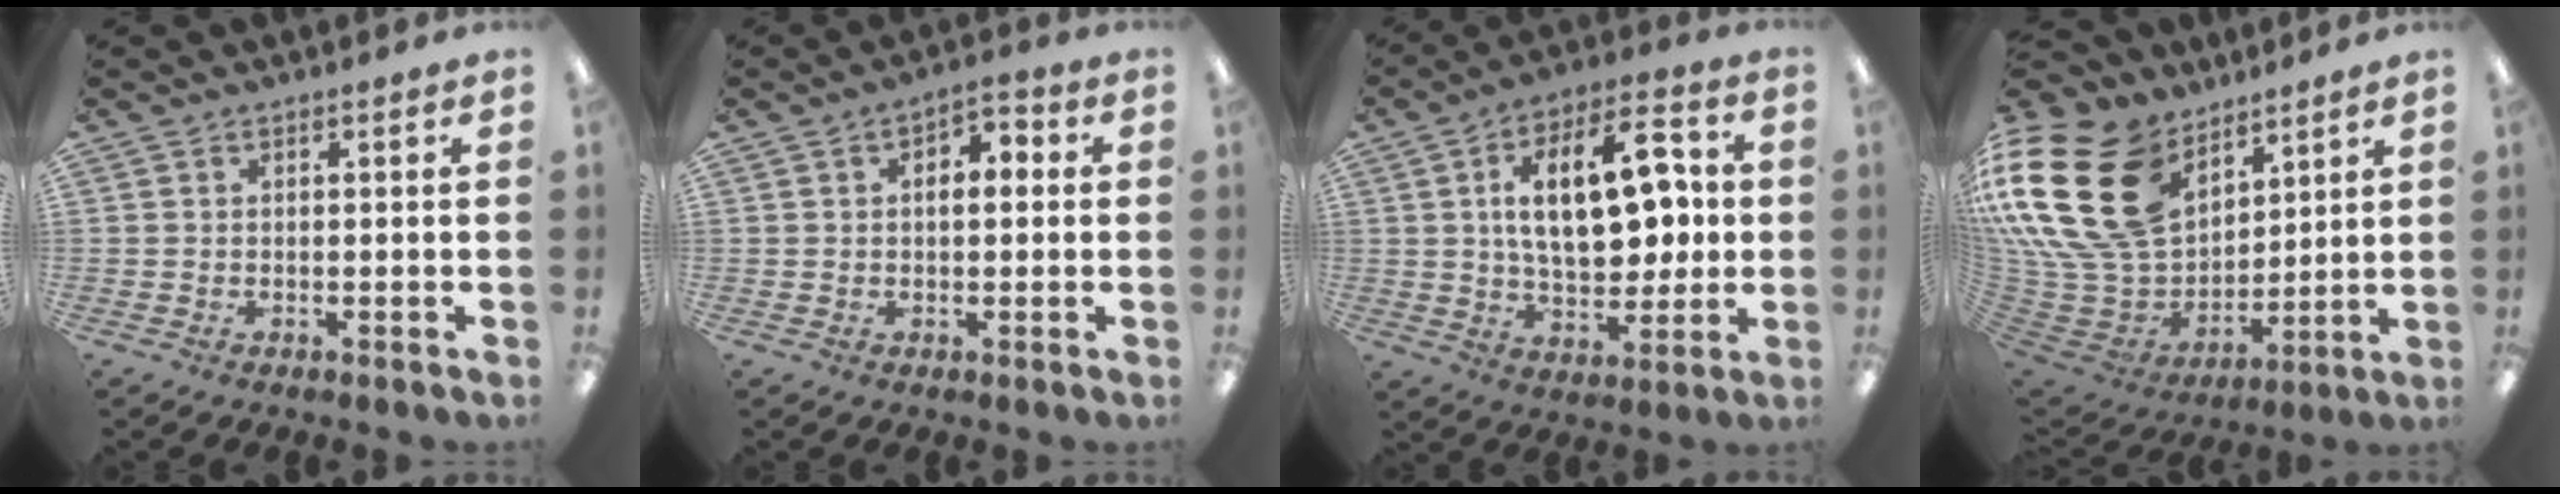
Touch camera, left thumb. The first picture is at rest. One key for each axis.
{"total": 4.1, "fx": 0.4, "fy": 2.6, "fz": 3.1, "tx": -0.037, "ty": 0.001, "tz": -0.002}
{"total": 19.6, "fx": 3.3, "fy": 11.0, "fz": 15.9, "tx": -0.248, "ty": 0.007, "tz": 0.052}
{"total": 29.4, "fx": 11.4, "fy": 20.6, "fz": 17.6, "tx": -0.403, "ty": -0.059, "tz": 0.234}